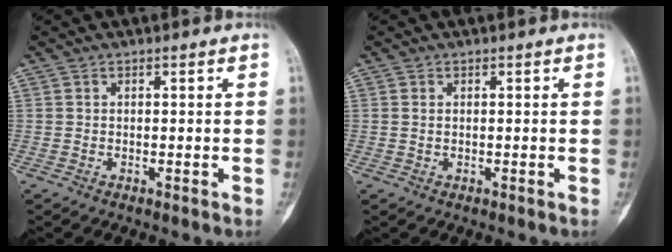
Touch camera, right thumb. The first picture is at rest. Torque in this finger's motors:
{"motor_torque": [-0.61, -0.38, 0.31, 0.04, -0.03]}